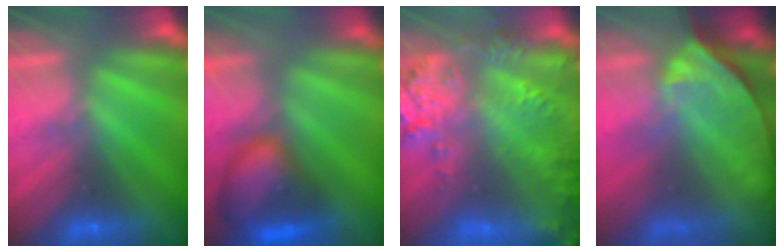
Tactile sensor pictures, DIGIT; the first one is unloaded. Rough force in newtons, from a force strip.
{"total": 7.3}
{"total": 9.0}
{"total": 11.7}